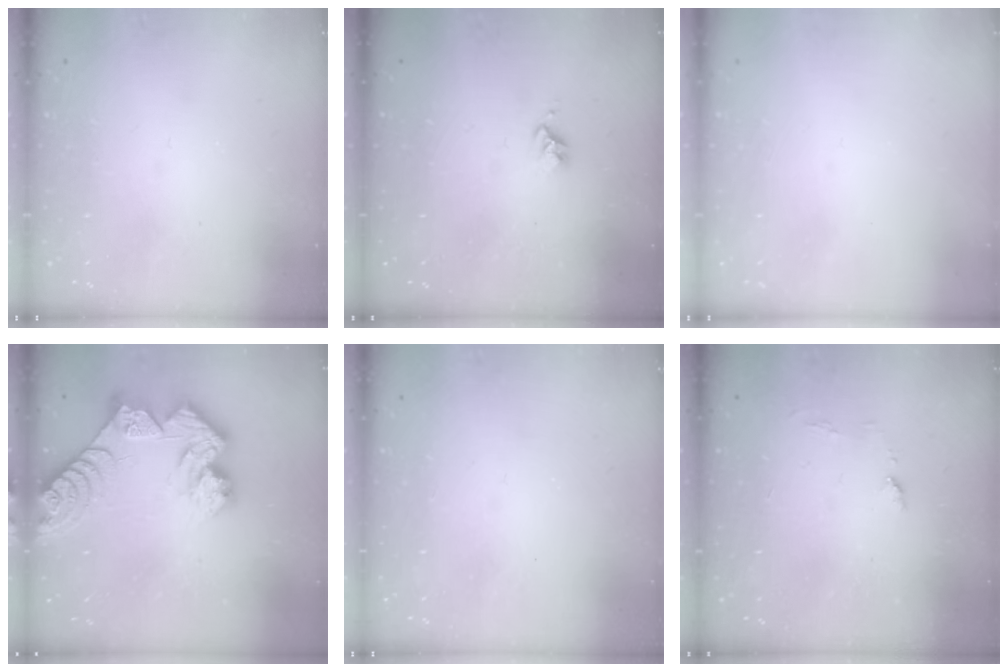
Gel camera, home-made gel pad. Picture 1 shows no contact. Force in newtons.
{"total": 2.7, "press": 2.6, "slide": 0.4}
{"total": 0.0}
{"total": 15.1, "press": 15.0, "slide": 1.4}
{"total": 0.0}
{"total": 5.4, "press": 5.4, "slide": 0.6}